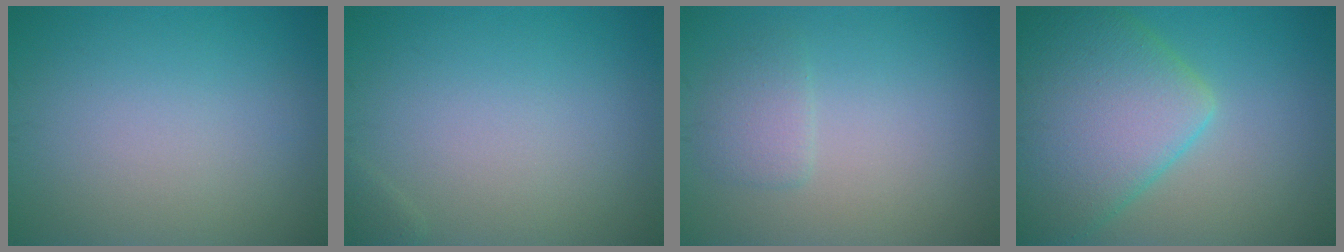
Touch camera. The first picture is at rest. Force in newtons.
{"total": 0.6, "press": 0.5, "slide": 0.1}
{"total": 1.7, "press": 1.6, "slide": 0.2}
{"total": 9.6, "press": 9.6, "slide": 0.5}